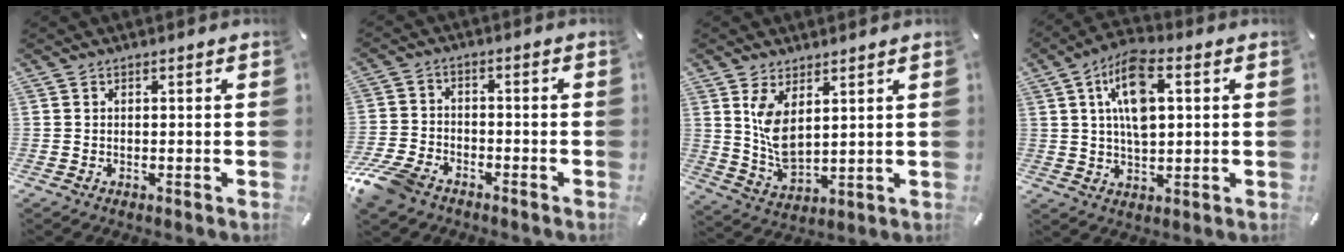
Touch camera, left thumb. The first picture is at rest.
{"total": 8.7, "force": [-6.4, 4.5, 3.7], "torque": [-0.086, 0.028, -0.127]}
{"total": 7.7, "force": [3.6, 3.7, 5.8], "torque": [-0.130, -0.024, 0.063]}
{"total": 11.7, "force": [2.9, 6.0, 9.6], "torque": [-0.172, 0.002, 0.048]}